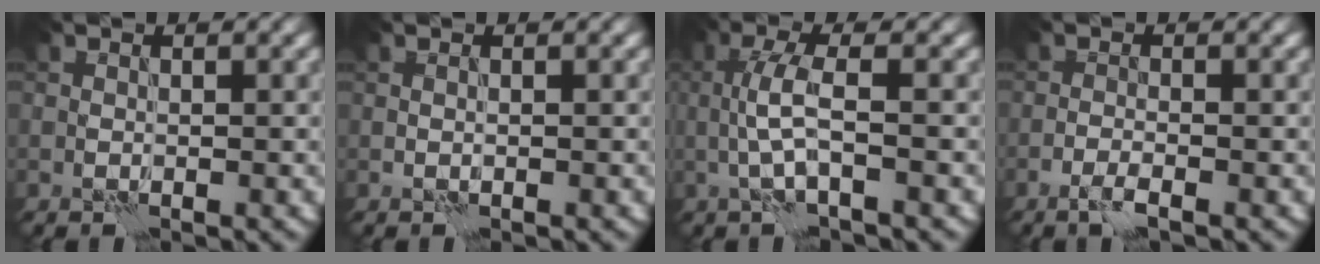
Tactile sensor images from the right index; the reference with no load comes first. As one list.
[{"total": 0.0}, {"total": 3.3, "force": [-0.5, 0.6, 3.2], "torque": [-0.068, 0.008, -0.015]}, {"total": 1.6, "force": [-1.0, 0.3, 1.2], "torque": [-0.024, 0.002, -0.024]}]